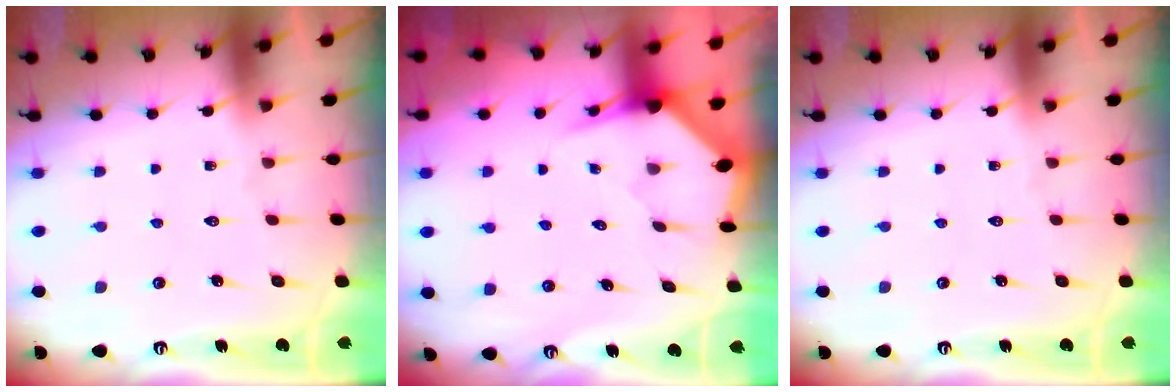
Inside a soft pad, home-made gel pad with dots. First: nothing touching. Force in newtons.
{"total": 3.5, "press": 3.5, "slide": 0.3}
{"total": 0.0}